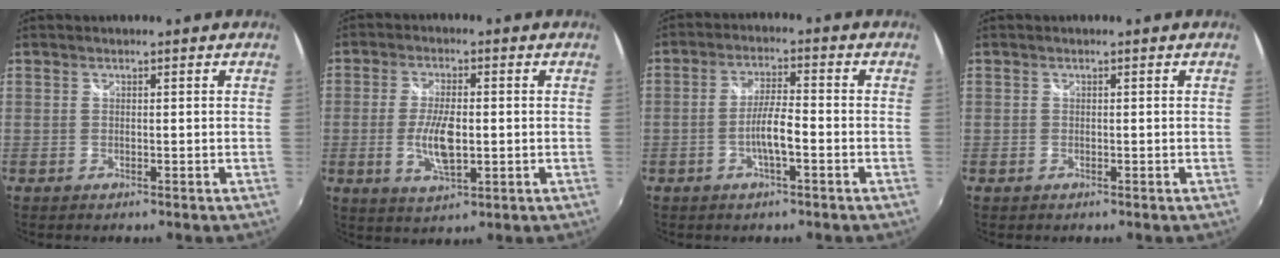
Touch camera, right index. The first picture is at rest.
{"total": 7.9, "force": [-1.1, 3.1, 7.2], "torque": [-0.143, -0.007, -0.020]}
{"total": 5.5, "force": [-2.2, 0.8, 5.0], "torque": [-0.096, 0.002, -0.039]}
{"total": 0.6, "force": [-0.3, 0.5, 0.1], "torque": [-0.005, 0.001, -0.004]}